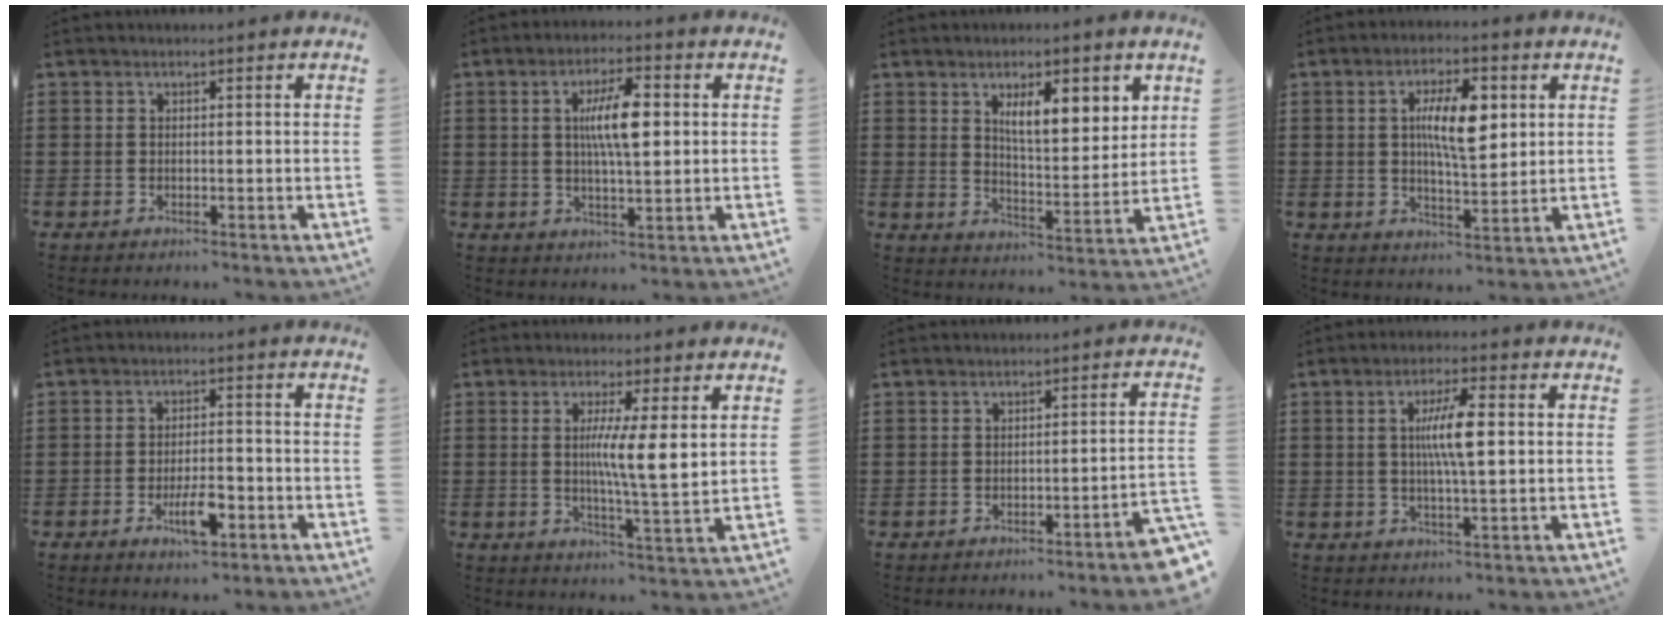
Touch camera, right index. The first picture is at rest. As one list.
[{"total": 7.8, "force": [1.2, 2.2, 7.3], "torque": [-0.142, 0.010, 0.018]}, {"total": 7.4, "force": [3.6, 2.5, 5.9], "torque": [-0.101, -0.007, 0.057]}, {"total": 8.7, "force": [2.0, 3.0, 7.9], "torque": [-0.140, 0.004, 0.028]}, {"total": 5.9, "force": [-2.5, 2.0, 4.9], "torque": [-0.092, 0.001, -0.045]}, {"total": 6.7, "force": [1.7, 0.3, 6.5], "torque": [-0.120, -0.010, 0.023]}, {"total": 2.5, "force": [-2.0, -0.4, 1.5], "torque": [-0.026, -0.010, -0.038]}, {"total": 6.8, "force": [0.9, 1.1, 6.7], "torque": [-0.125, 0.002, 0.011]}]